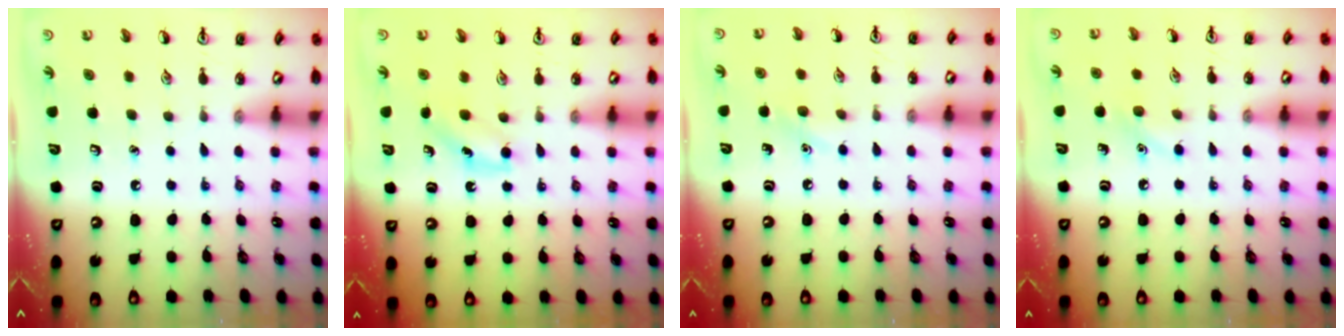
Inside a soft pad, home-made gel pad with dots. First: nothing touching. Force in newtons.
{"total": 4.7, "press": 4.5, "slide": 1.6}
{"total": 5.7, "press": 5.4, "slide": 1.9}
{"total": 5.5, "press": 5.2, "slide": 1.8}